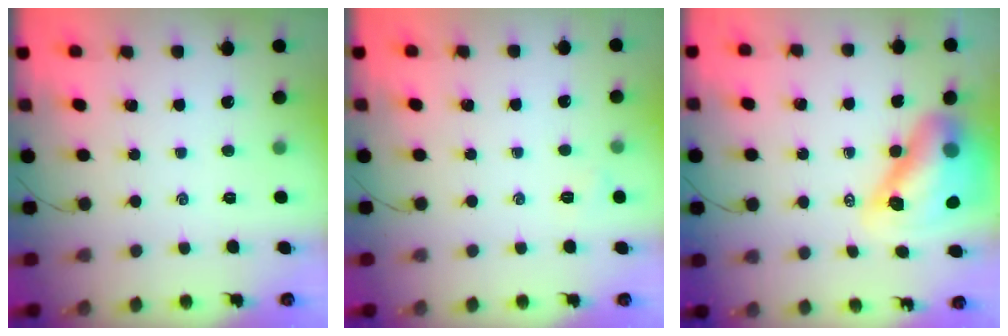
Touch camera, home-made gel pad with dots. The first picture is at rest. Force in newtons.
{"total": 3.8, "press": 3.7, "slide": 1.1}
{"total": 16.0, "press": 15.4, "slide": 4.4}